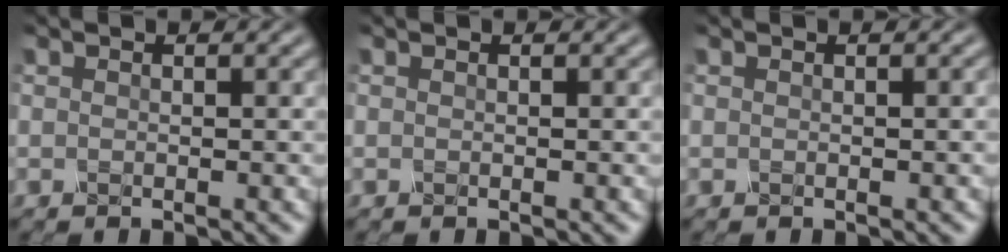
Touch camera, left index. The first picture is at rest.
{"total": 0.0}
{"total": 0.6, "force": [0.0, 0.2, 0.6], "torque": [-0.003, 0.004, -0.003]}